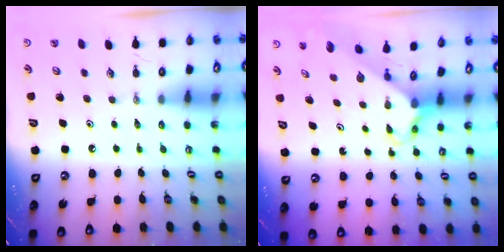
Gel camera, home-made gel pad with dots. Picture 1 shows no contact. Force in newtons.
{"total": 2.5, "press": 2.5, "slide": 0.2}